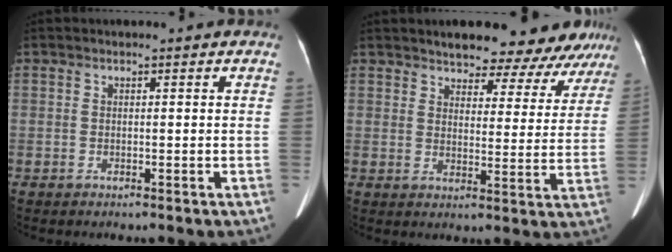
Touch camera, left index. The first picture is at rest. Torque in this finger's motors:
{"motor_torque": [1.08, -1.06, 0.23, 0.09]}